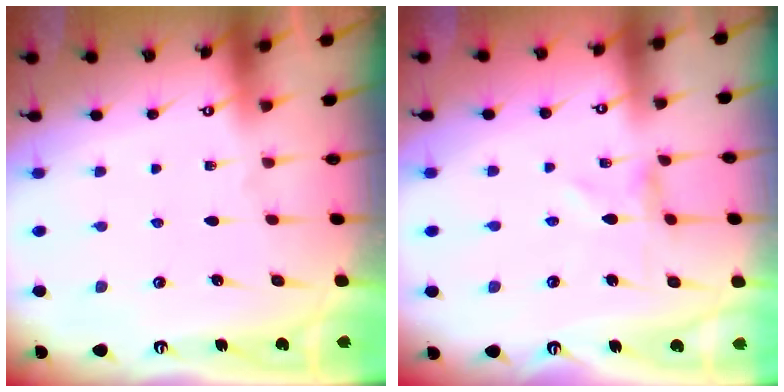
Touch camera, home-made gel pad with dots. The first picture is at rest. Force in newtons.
{"total": 0.0}